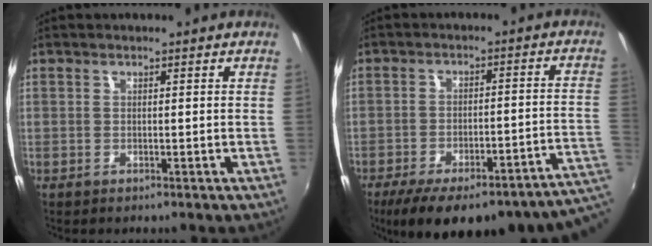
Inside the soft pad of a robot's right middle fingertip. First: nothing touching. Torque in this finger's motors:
{"motor_torque": [1.07, -1.07, 0.64, 0.11]}